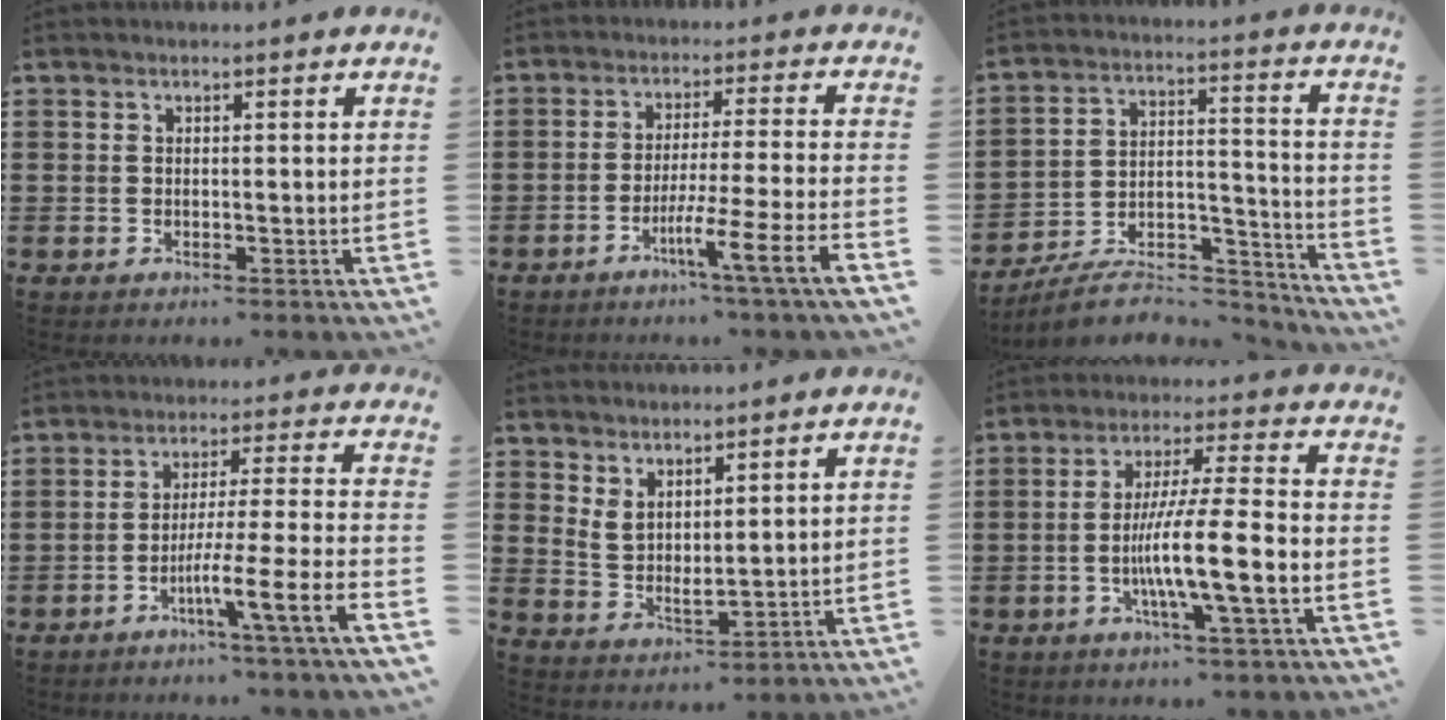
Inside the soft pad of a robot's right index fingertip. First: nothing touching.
{"total": 9.1, "force": [-5.0, -0.8, 7.5], "torque": [-0.123, -0.006, -0.092]}
{"total": 8.8, "force": [-7.6, 2.7, 3.6], "torque": [-0.057, 0.021, -0.142]}
{"total": 9.4, "force": [-5.3, -0.7, 7.8], "torque": [-0.131, -0.014, -0.100]}
{"total": 3.1, "force": [3.1, 0.3, 0.4], "torque": [-0.020, -0.009, 0.057]}
{"total": 10.4, "force": [-3.2, 0.5, 9.9], "torque": [-0.178, -0.005, -0.062]}